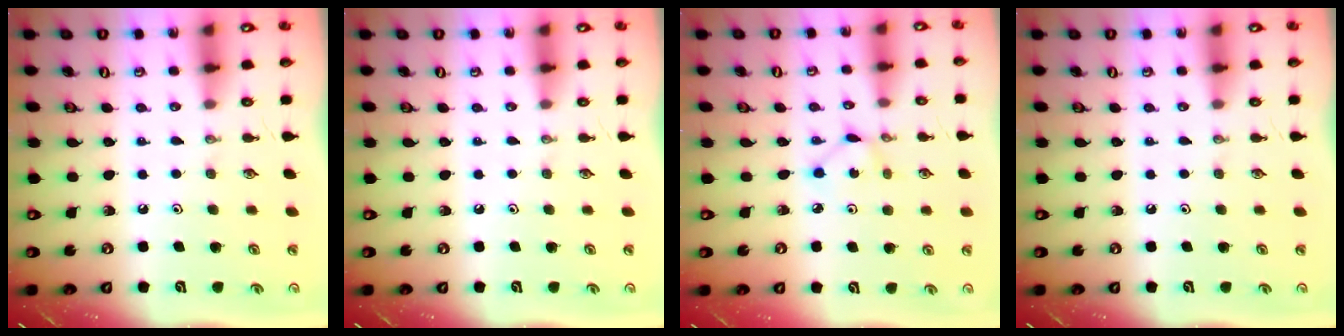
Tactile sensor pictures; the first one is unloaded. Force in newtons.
{"total": 0.0}
{"total": 1.7, "press": 1.7, "slide": 0.1}
{"total": 0.0}